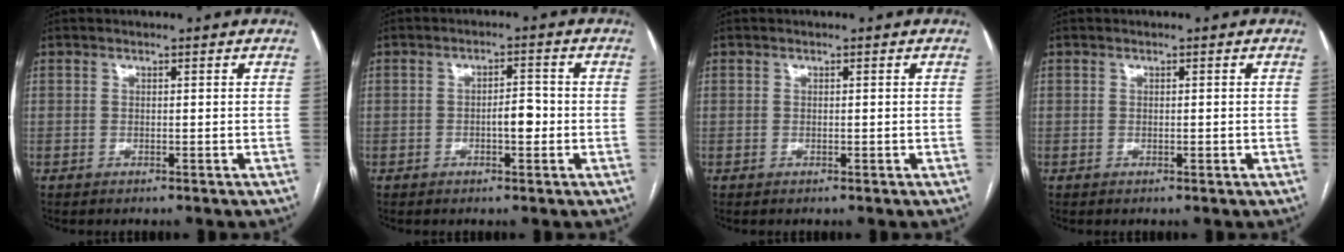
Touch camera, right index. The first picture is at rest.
{"total": 3.5, "force": [-0.9, 1.2, 3.2], "torque": [-0.046, 0.006, -0.012]}
{"total": 0.0}
{"total": 0.6, "force": [-0.1, 0.2, 0.6], "torque": [-0.010, -0.001, 0.001]}